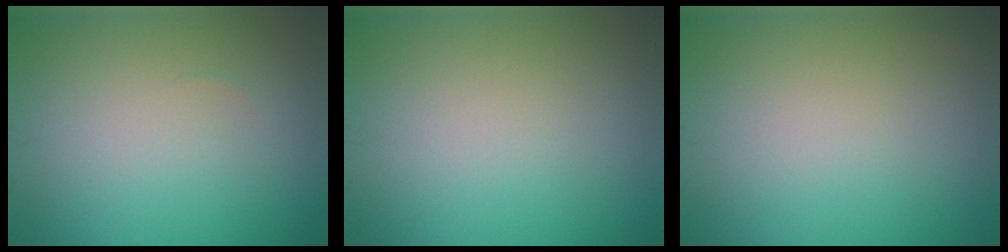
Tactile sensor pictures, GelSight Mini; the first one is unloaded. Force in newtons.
{"total": 0.0}
{"total": 0.0}